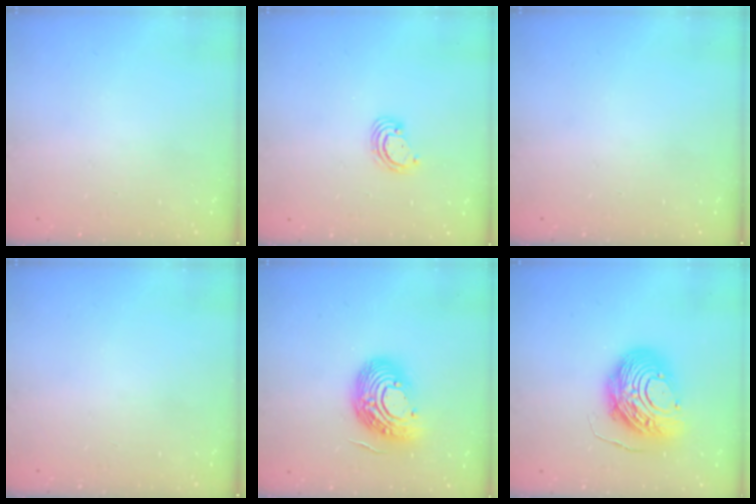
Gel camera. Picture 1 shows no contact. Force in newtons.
{"total": 2.4, "press": 2.4, "slide": 0.2}
{"total": 0.0}
{"total": 0.0}
{"total": 14.4, "press": 14.3, "slide": 1.4}
{"total": 13.7, "press": 13.6, "slide": 1.4}